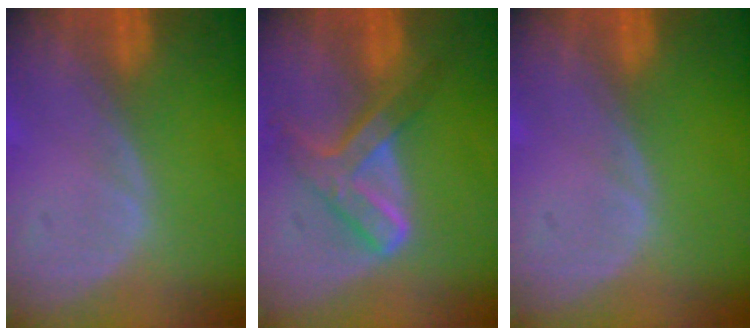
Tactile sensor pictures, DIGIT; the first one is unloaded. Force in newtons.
{"total": 7.3, "press": 6.1, "slide": 4.0}
{"total": 0.0}